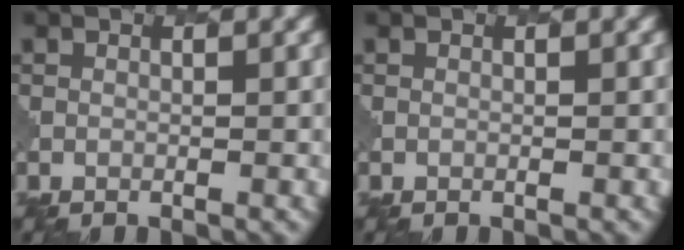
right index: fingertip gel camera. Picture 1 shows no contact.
{"total": 0.0}